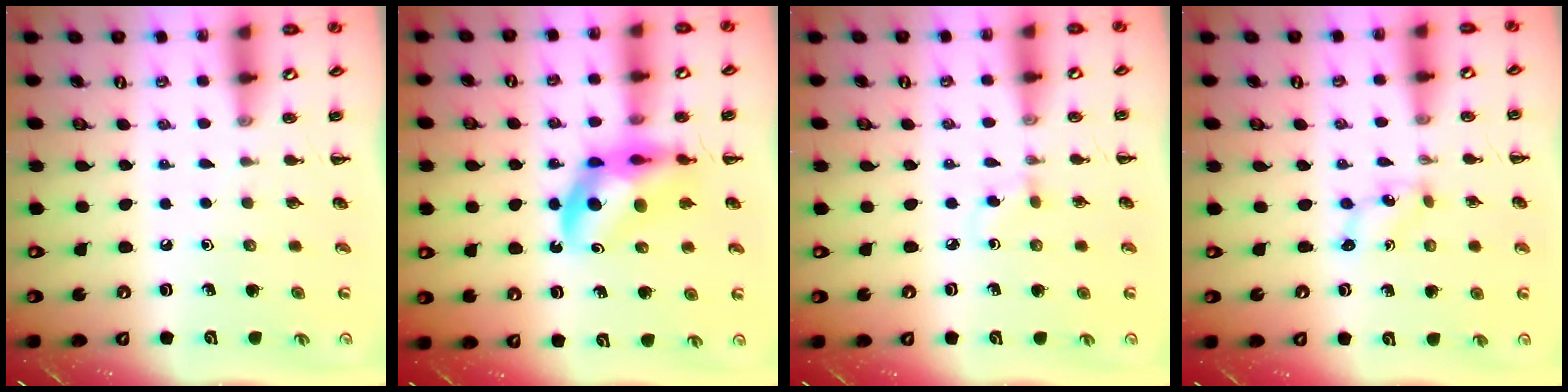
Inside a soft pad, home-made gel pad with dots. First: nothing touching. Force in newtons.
{"total": 12.6, "press": 12.2, "slide": 3.2}
{"total": 2.2, "press": 1.9, "slide": 1.1}
{"total": 1.0, "press": 0.9, "slide": 0.3}